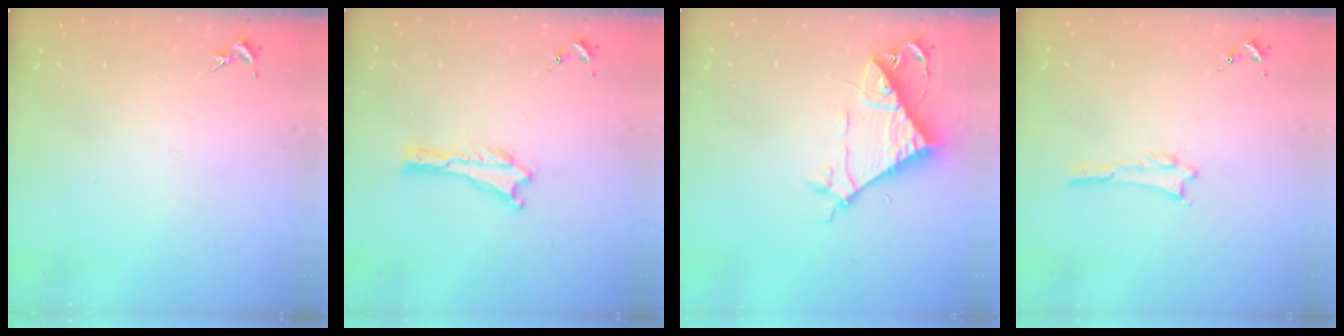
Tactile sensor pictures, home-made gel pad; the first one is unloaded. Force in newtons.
{"total": 0.0}
{"total": 8.1, "press": 8.0, "slide": 0.7}
{"total": 0.0}